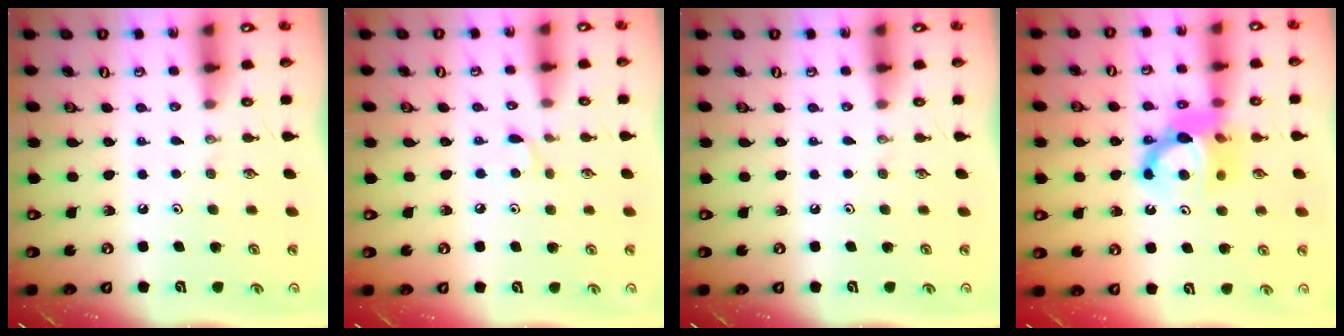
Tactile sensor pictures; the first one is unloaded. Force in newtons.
{"total": 4.7, "press": 4.7, "slide": 0.6}
{"total": 0.0}
{"total": 11.4, "press": 11.3, "slide": 1.5}